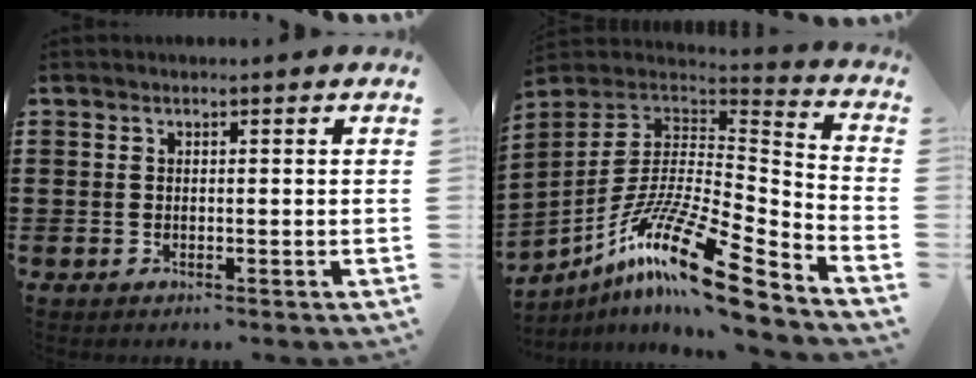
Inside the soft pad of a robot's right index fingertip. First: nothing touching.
{"total": 17.6, "force": [-11.1, 3.4, 13.3], "torque": [-0.250, 0.023, -0.202]}